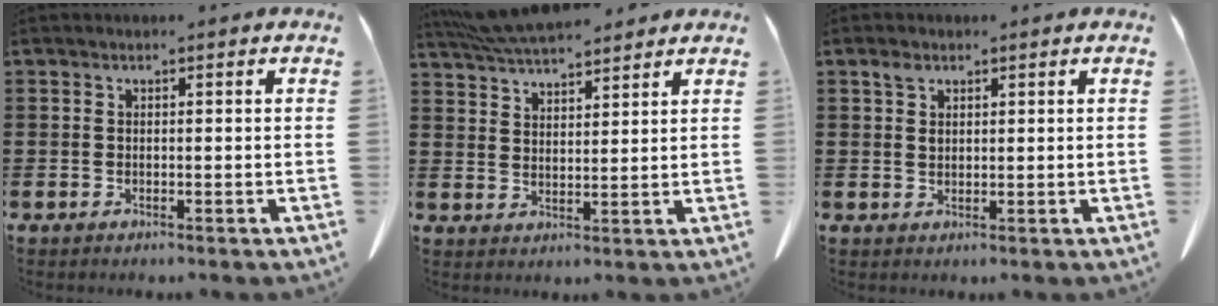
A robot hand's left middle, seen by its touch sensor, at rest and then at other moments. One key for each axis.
{"total": 6.8, "fx": 6.2, "fy": 1.4, "fz": 2.4, "tx": -0.066, "ty": -0.014, "tz": 0.117}
{"total": 1.7, "fx": 1.2, "fy": 0.9, "fz": 0.9, "tx": -0.014, "ty": -0.002, "tz": 0.021}